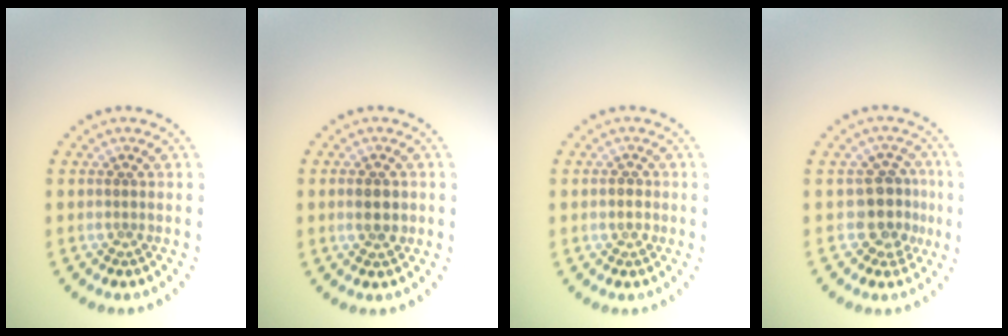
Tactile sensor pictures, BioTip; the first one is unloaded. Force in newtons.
{"total": 2.0, "press": 2.0, "slide": 0.1}
{"total": 1.1, "press": 1.1, "slide": 0.2}
{"total": 3.4, "press": 2.8, "slide": 1.9}